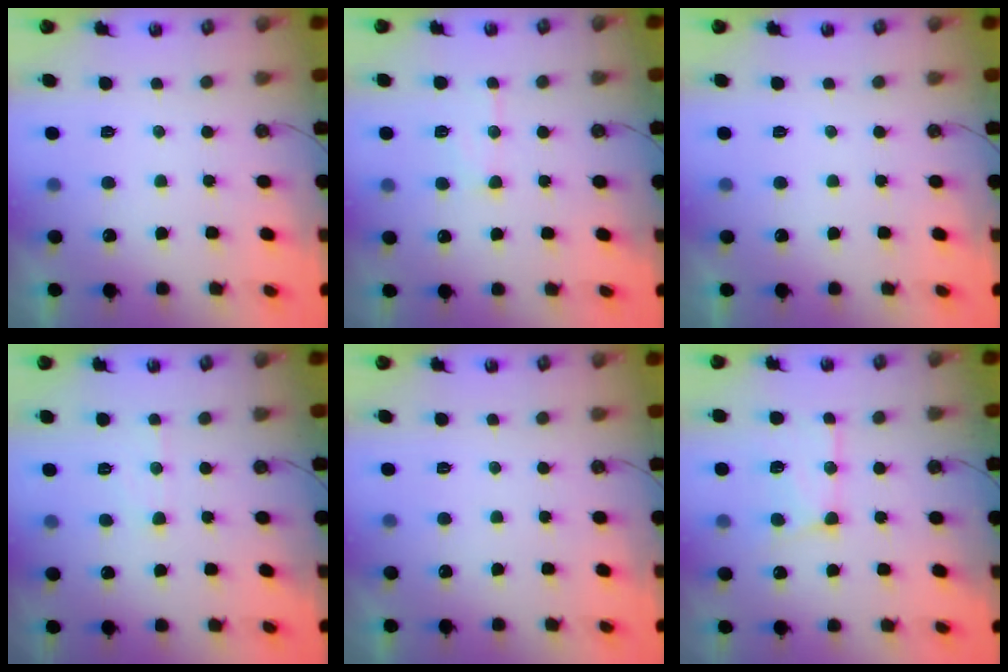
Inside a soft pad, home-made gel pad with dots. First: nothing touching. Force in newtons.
{"total": 9.8, "press": 9.7, "slide": 0.9}
{"total": 0.0}
{"total": 5.3, "press": 5.3, "slide": 0.2}
{"total": 0.0}
{"total": 13.5, "press": 13.5, "slide": 1.3}